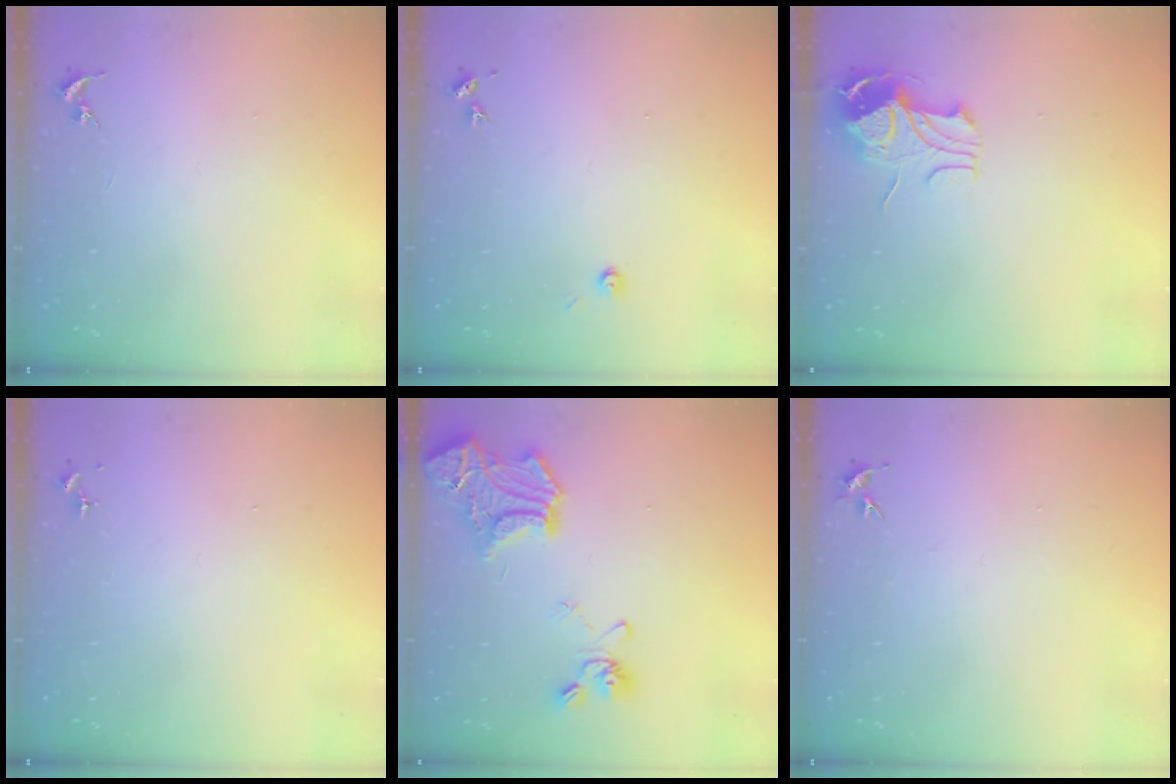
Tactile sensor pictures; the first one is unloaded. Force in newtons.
{"total": 3.2, "press": 3.2, "slide": 0.3}
{"total": 10.0, "press": 9.9, "slide": 0.6}
{"total": 0.0}
{"total": 19.7, "press": 19.6, "slide": 1.9}
{"total": 3.6, "press": 3.5, "slide": 0.4}